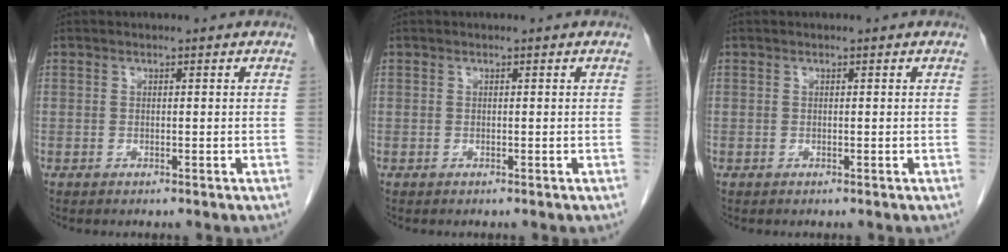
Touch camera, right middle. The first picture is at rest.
{"total": 0.0}
{"total": 0.0}